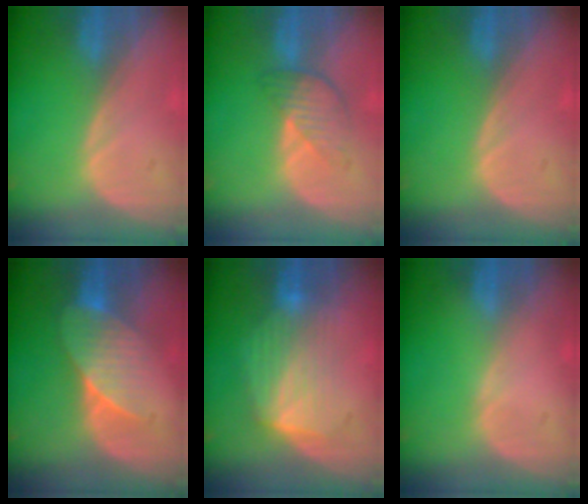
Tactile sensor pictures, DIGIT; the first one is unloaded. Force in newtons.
{"total": 4.7, "press": 4.2, "slide": 2.1}
{"total": 0.0}
{"total": 7.2, "press": 6.6, "slide": 2.9}
{"total": 6.9, "press": 6.8, "slide": 0.5}
{"total": 0.0}